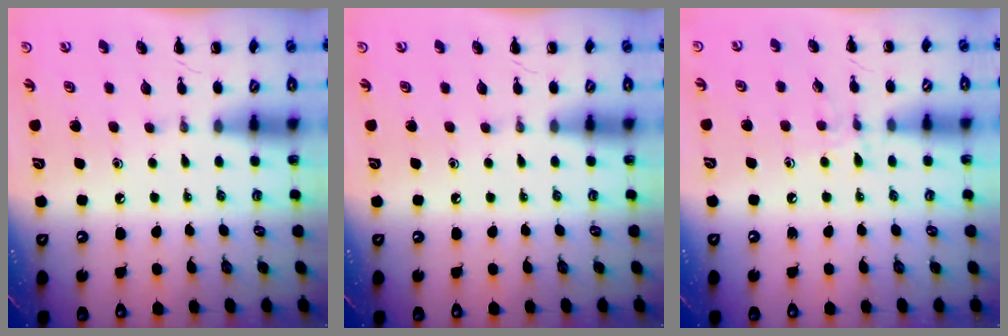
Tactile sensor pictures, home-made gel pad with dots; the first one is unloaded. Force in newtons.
{"total": 0.0}
{"total": 6.2, "press": 6.0, "slide": 1.4}